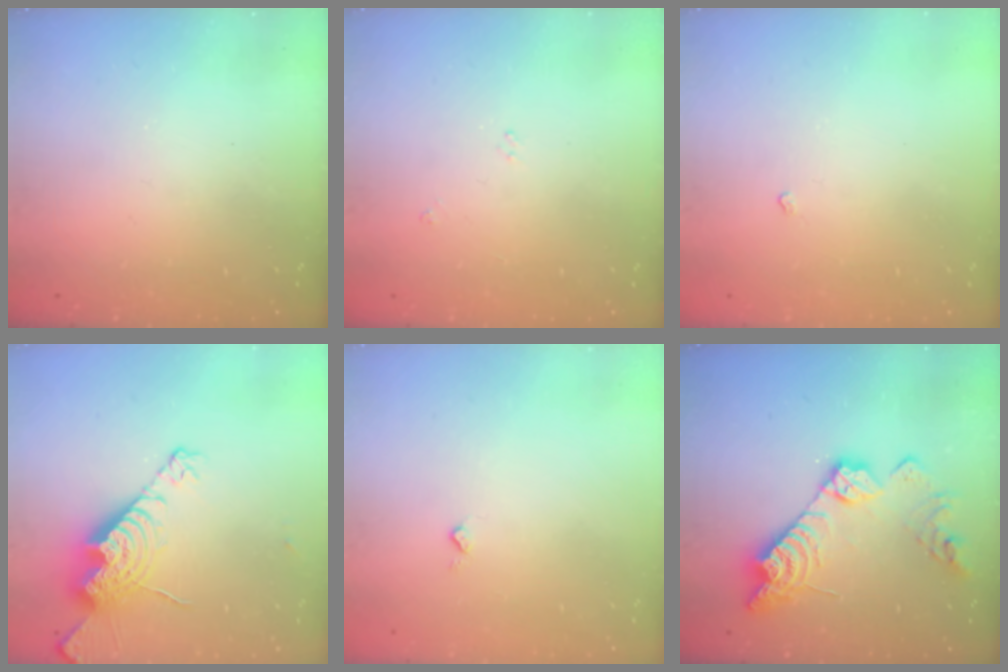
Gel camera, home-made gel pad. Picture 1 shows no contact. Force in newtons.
{"total": 2.7, "press": 2.7, "slide": 0.4}
{"total": 2.3, "press": 2.3, "slide": 0.3}
{"total": 14.5, "press": 14.4, "slide": 1.3}
{"total": 2.7, "press": 2.6, "slide": 0.4}
{"total": 16.6, "press": 16.5, "slide": 1.3}